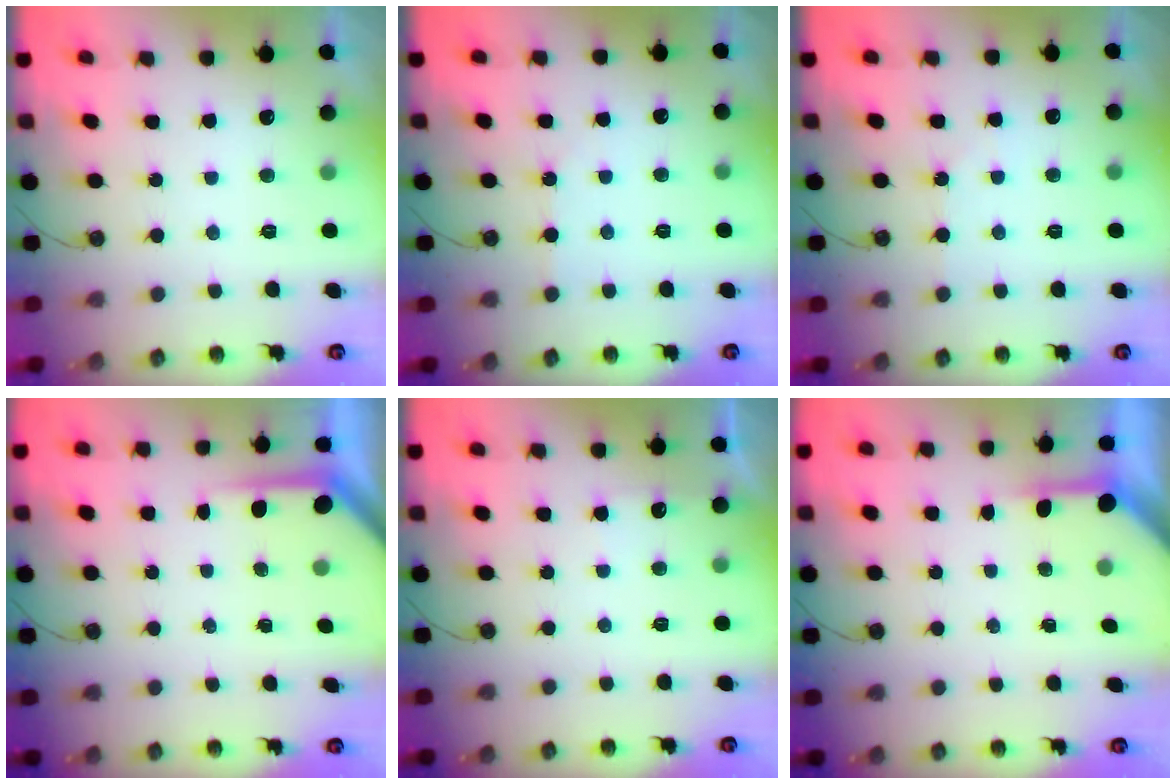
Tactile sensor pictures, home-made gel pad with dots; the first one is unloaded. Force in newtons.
{"total": 1.7, "press": 1.6, "slide": 0.3}
{"total": 3.4, "press": 3.3, "slide": 0.6}
{"total": 4.5, "press": 4.5, "slide": 0.3}
{"total": 2.8, "press": 2.7, "slide": 0.4}
{"total": 3.8, "press": 3.8, "slide": 0.5}